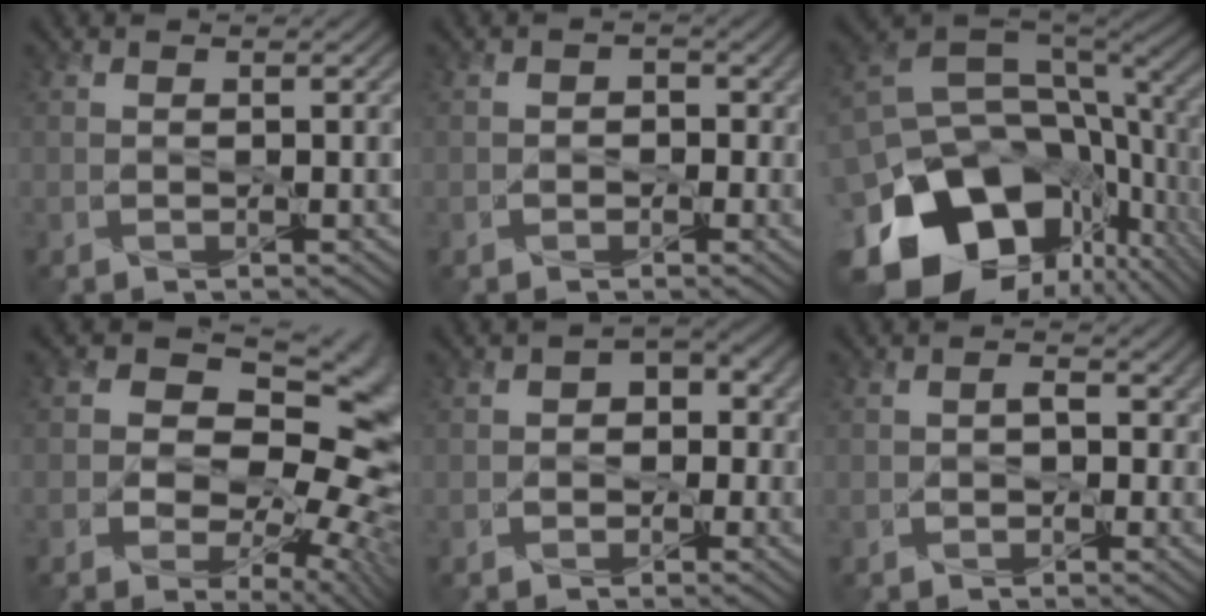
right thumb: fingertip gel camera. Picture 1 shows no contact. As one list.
[{"total": 2.7, "force": [-0.7, 2.4, 0.9], "torque": [-0.011, 0.010, -0.014]}, {"total": 19.5, "force": [-7.8, 13.4, 11.9], "torque": [-0.254, -0.030, -0.108]}, {"total": 15.2, "force": [1.2, 10.3, 11.1], "torque": [-0.155, -0.004, 0.045]}, {"total": 4.2, "force": [-0.6, 3.6, 2.0], "torque": [-0.018, 0.012, -0.015]}, {"total": 3.0, "force": [-0.5, 2.3, 1.8], "torque": [-0.021, 0.000, -0.002]}]